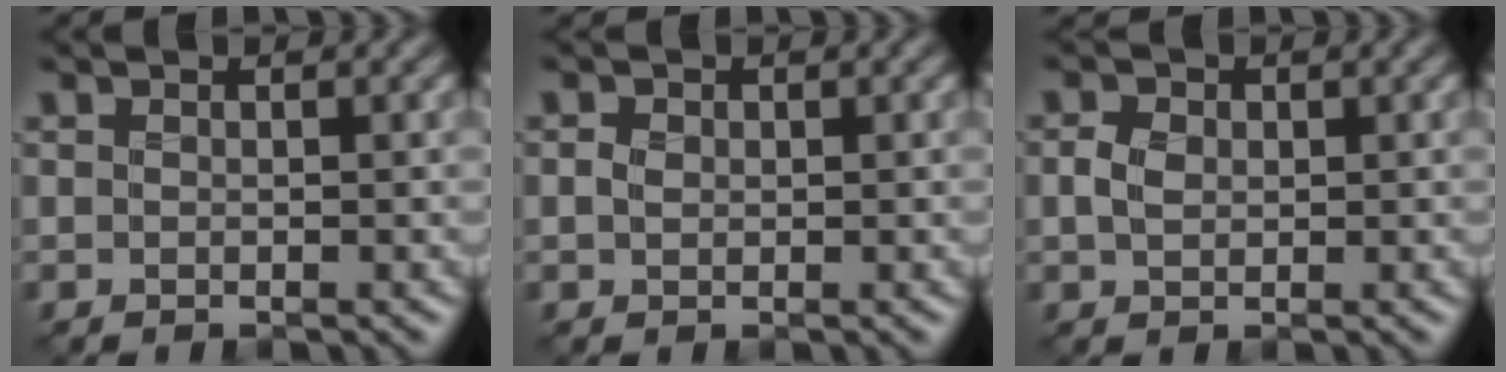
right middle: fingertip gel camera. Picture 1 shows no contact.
{"total": 0.7, "force": [-0.1, 0.6, 0.3], "torque": [-0.010, -0.002, -0.002]}
{"total": 1.6, "force": [-0.1, 1.3, 1.0], "torque": [-0.026, -0.001, -0.002]}